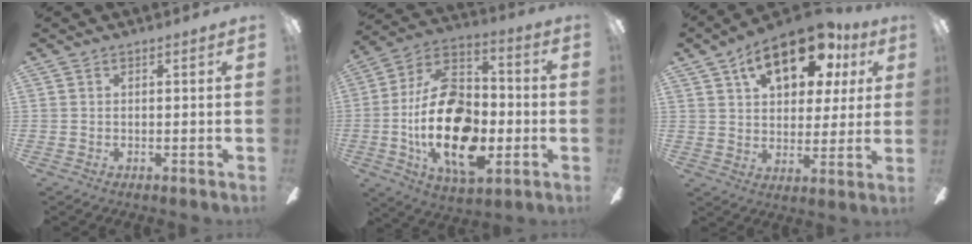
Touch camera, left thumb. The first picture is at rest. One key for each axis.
{"total": 24.0, "fx": -5.1, "fy": 14.1, "fz": 18.7, "tx": -0.358, "ty": 0.020, "tz": -0.083}
{"total": 18.7, "fx": 9.6, "fy": 10.0, "fz": 12.5, "tx": -0.177, "ty": -0.028, "tz": 0.159}